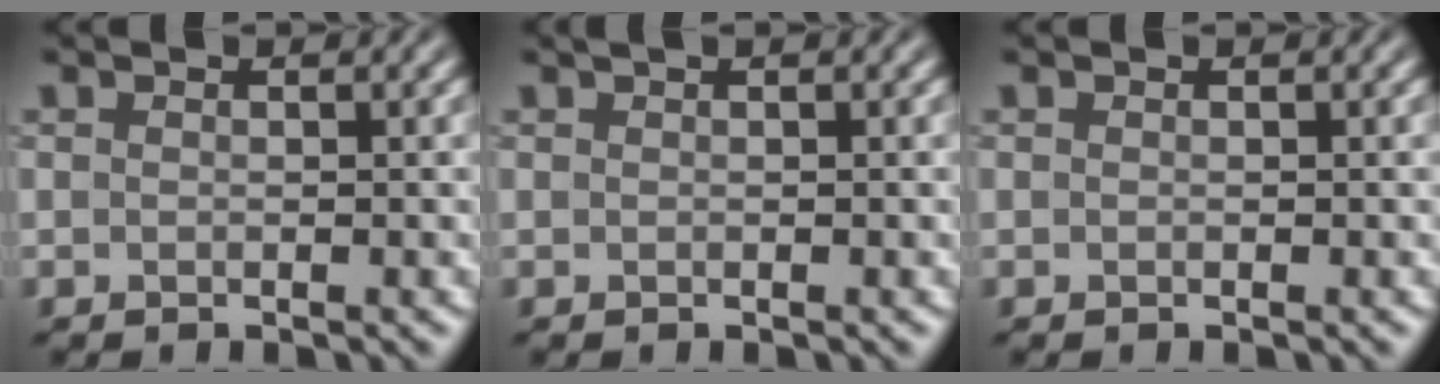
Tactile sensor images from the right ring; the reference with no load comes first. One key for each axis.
{"total": 0.0}
{"total": 0.0}